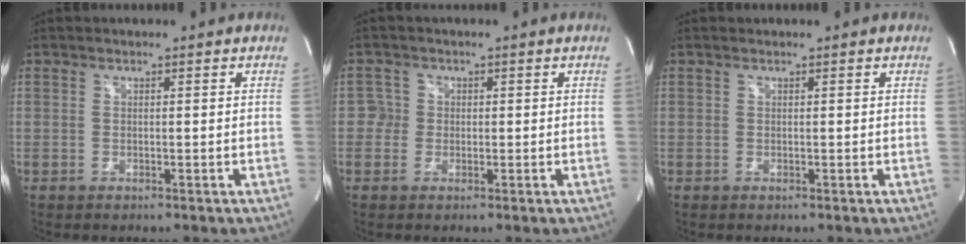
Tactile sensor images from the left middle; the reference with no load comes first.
{"total": 1.9, "force": [-0.1, 1.9, 0.1], "torque": [0.008, 0.007, -0.006]}
{"total": 0.0}